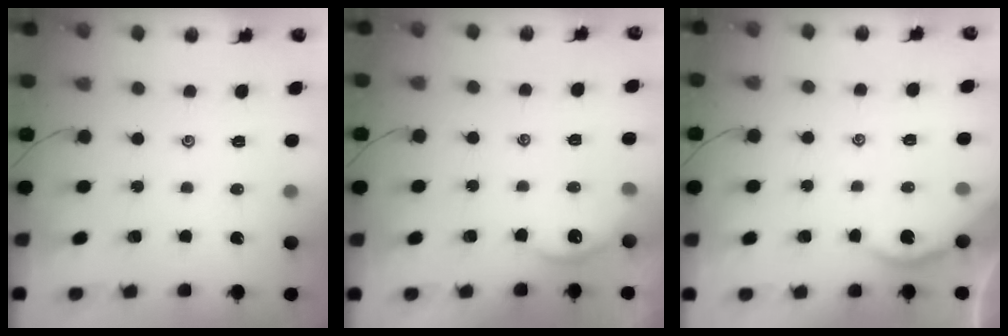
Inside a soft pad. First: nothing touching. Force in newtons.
{"total": 4.2, "press": 4.2, "slide": 0.5}
{"total": 1.9, "press": 1.8, "slide": 0.4}